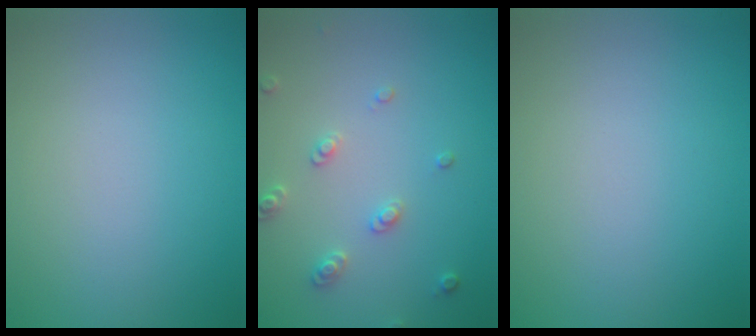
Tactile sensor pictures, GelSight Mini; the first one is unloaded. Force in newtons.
{"total": 2.2, "press": 2.1, "slide": 0.6}
{"total": 0.0}